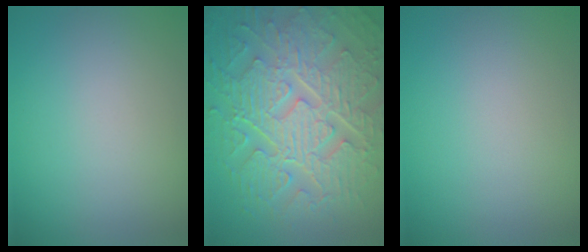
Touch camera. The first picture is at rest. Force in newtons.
{"total": 10.4, "press": 7.0, "slide": 7.7}
{"total": 0.0}